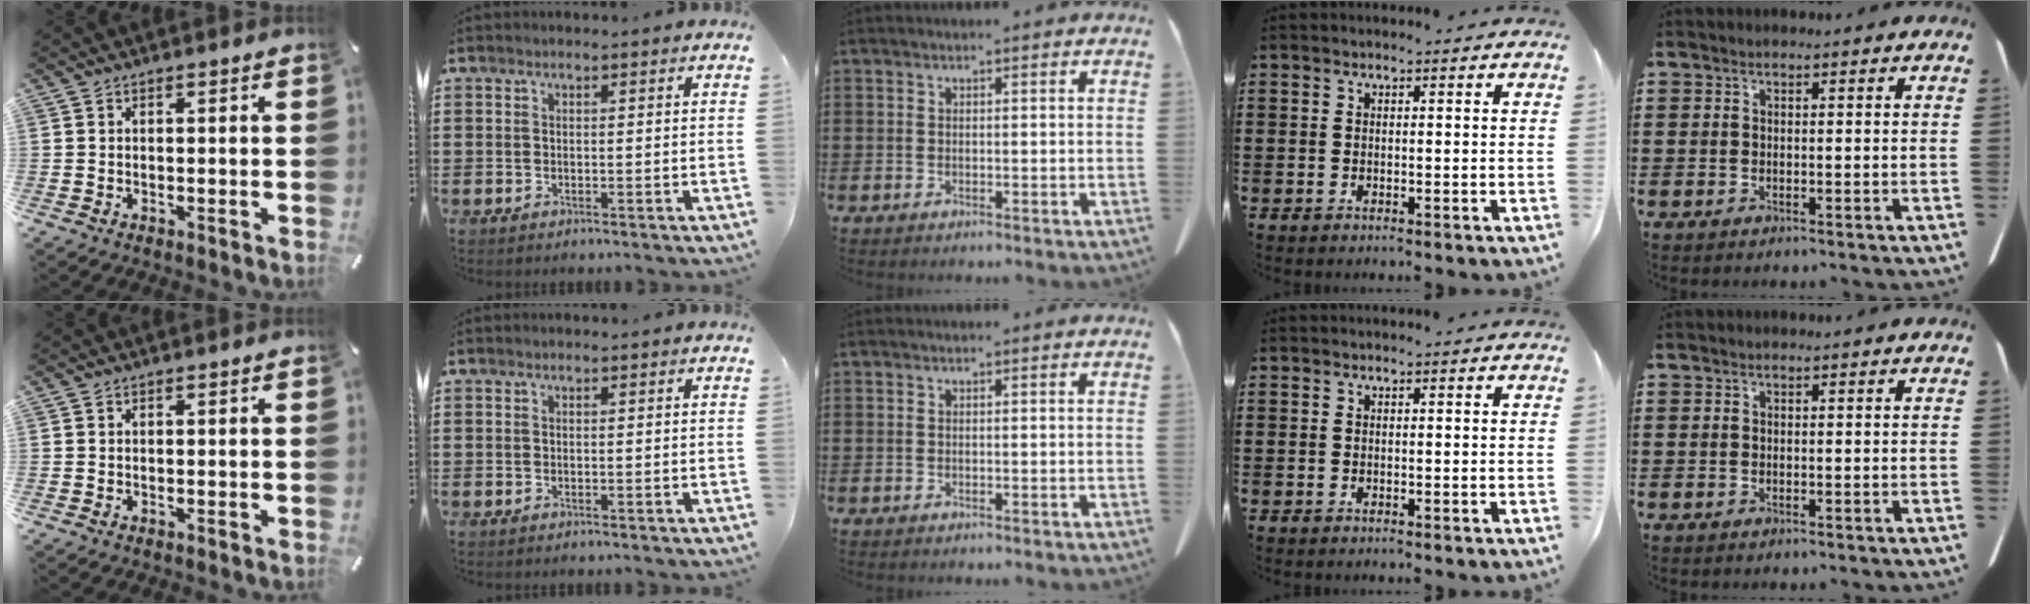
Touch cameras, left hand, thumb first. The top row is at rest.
{}